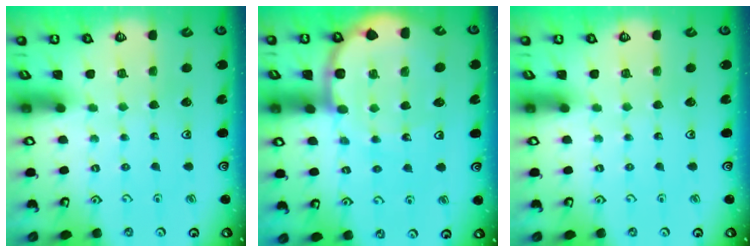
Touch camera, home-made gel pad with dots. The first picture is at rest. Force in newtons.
{"total": 10.7, "press": 10.7, "slide": 1.3}
{"total": 0.0}